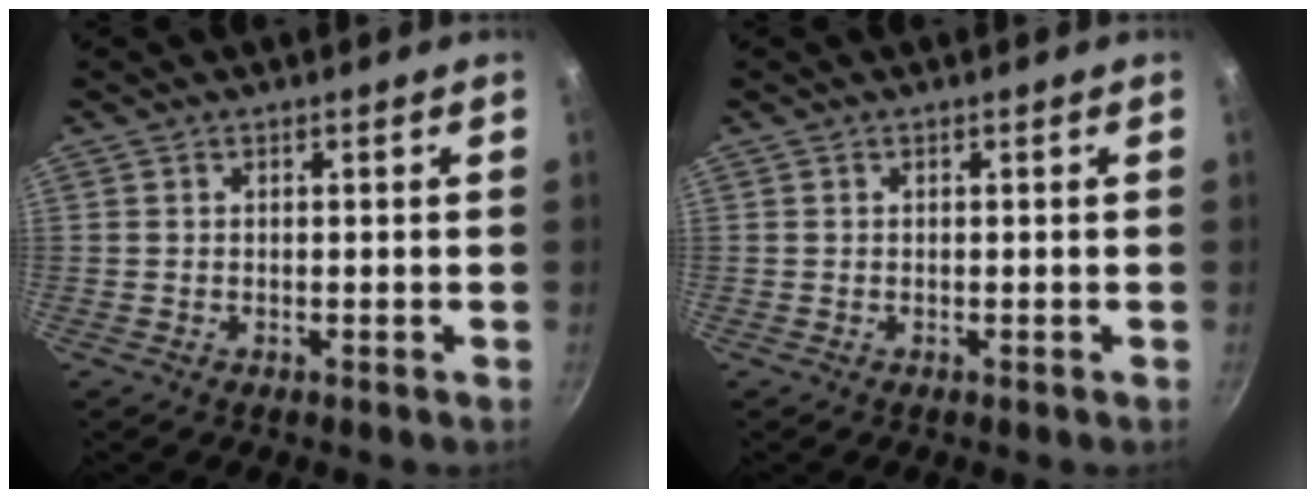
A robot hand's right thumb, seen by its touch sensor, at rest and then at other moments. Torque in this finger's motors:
{"motor_torque": [-0.05, 0.01, 0.03, 0.00, 0.00]}